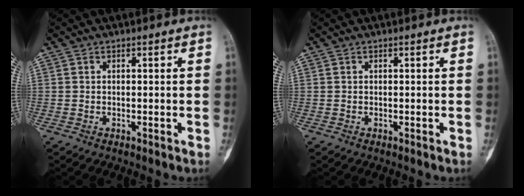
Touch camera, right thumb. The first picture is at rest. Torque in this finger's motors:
{"motor_torque": [0.01, 0.00, 0.05, -0.04, 0.01]}